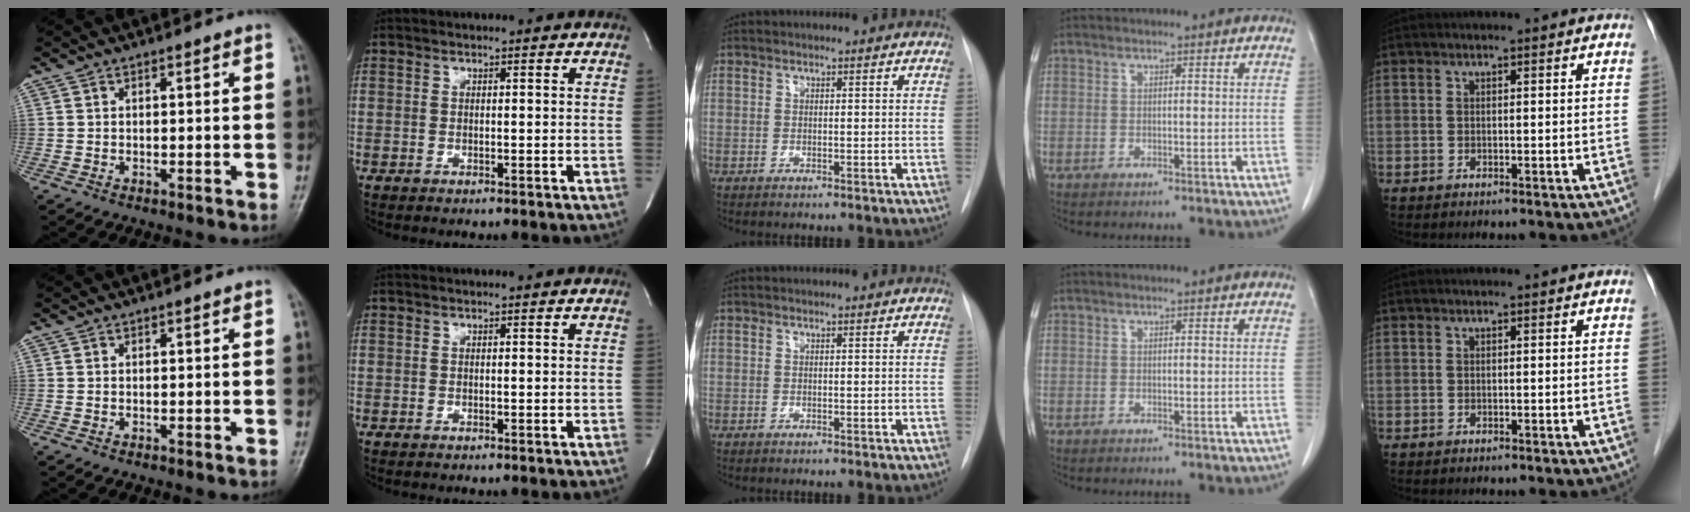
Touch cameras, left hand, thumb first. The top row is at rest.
{}